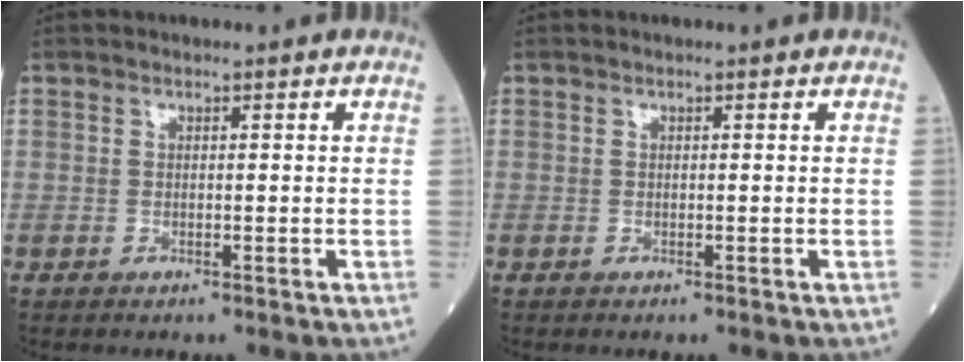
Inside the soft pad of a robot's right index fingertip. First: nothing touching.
{"total": 0.0}